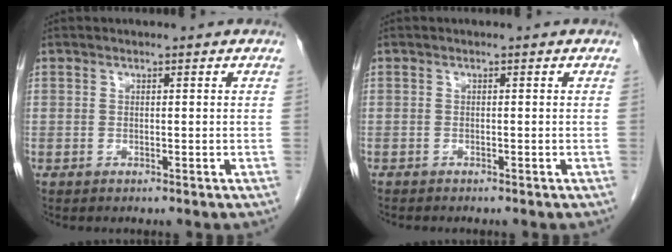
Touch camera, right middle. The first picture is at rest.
{"total": 1.0, "force": [-0.9, 0.2, 0.3], "torque": [-0.009, -0.001, -0.014]}